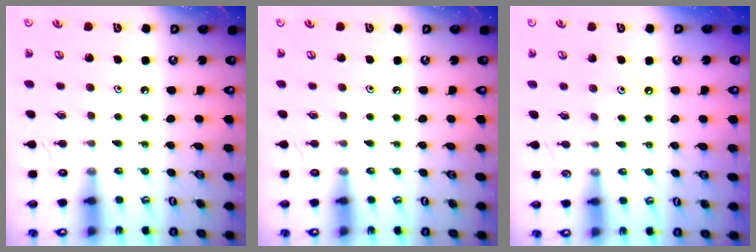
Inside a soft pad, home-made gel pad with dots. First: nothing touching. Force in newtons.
{"total": 0.0}
{"total": 3.3, "press": 3.3, "slide": 0.4}